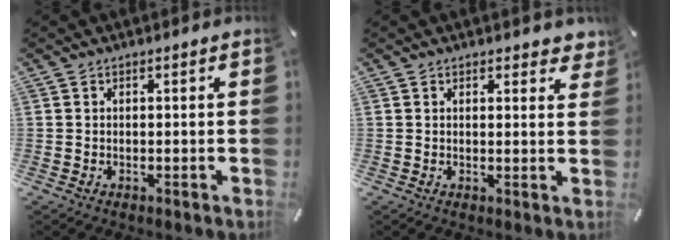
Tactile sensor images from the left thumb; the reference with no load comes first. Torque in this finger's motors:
{"motor_torque": [0.09, -0.25, -0.02, -0.05, 0.00]}